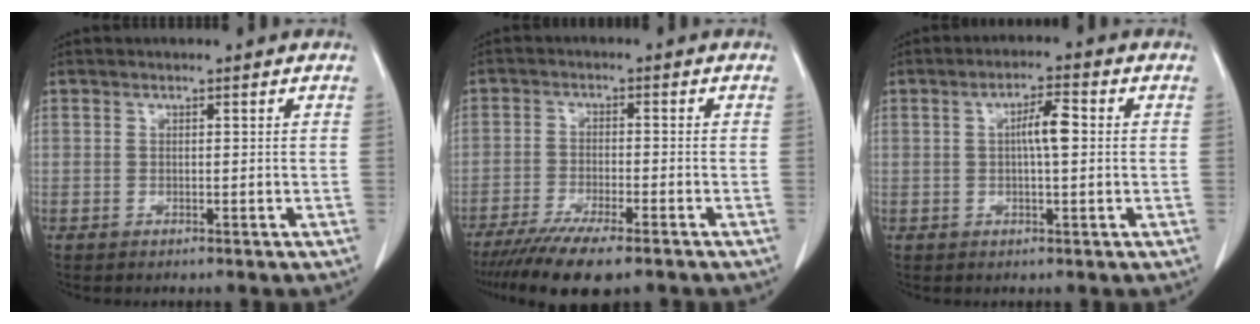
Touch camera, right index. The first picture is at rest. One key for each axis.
{"total": 10.0, "fx": -7.7, "fy": 1.6, "fz": 6.3, "tx": -0.099, "ty": -0.020, "tz": -0.122}
{"total": 4.4, "fx": 0.4, "fy": 0.8, "fz": 4.3, "tx": -0.076, "ty": 0.008, "tz": 0.005}